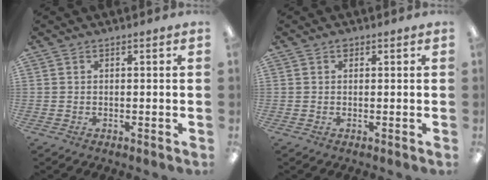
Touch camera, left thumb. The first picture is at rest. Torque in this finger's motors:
{"motor_torque": [0.08, -0.01, 0.19, -0.11, 0.03]}